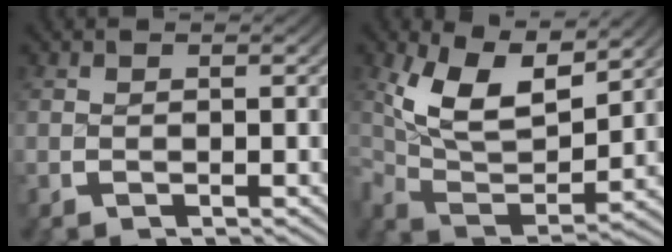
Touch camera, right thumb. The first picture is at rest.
{"total": 8.4, "force": [2.7, 4.7, 6.3], "torque": [-0.141, -0.019, 0.051]}